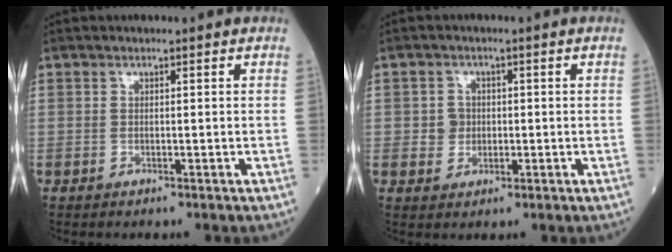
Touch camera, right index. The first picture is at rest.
{"total": 2.7, "force": [0.0, 2.6, 0.7], "torque": [-0.004, 0.006, 0.002]}